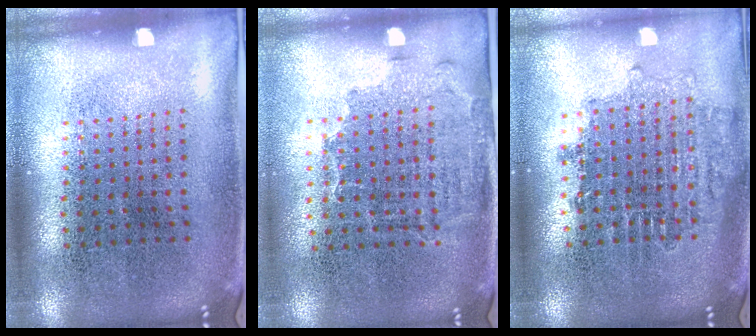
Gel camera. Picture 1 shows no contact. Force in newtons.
{"total": 1.6, "press": 1.3, "slide": 1.0}
{"total": 1.6, "press": 1.3, "slide": 0.9}